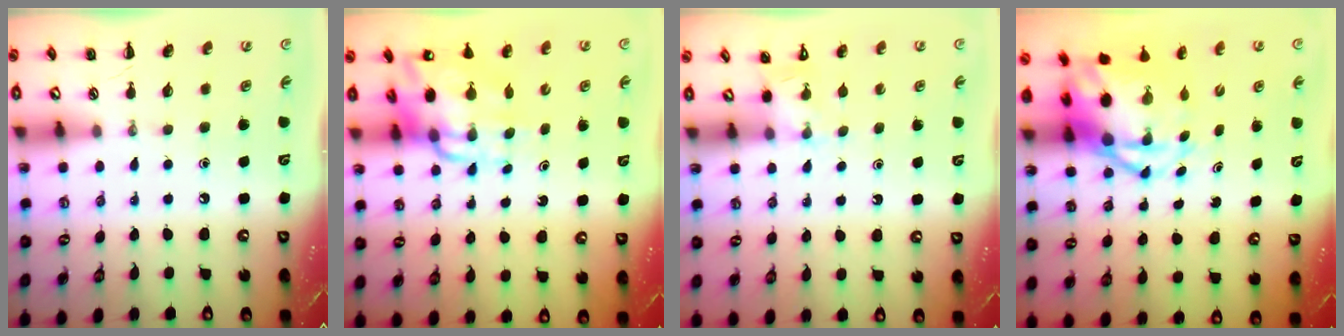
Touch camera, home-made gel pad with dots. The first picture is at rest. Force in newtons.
{"total": 13.4, "press": 12.8, "slide": 4.1}
{"total": 3.5, "press": 3.3, "slide": 1.1}
{"total": 9.0, "press": 8.8, "slide": 2.1}